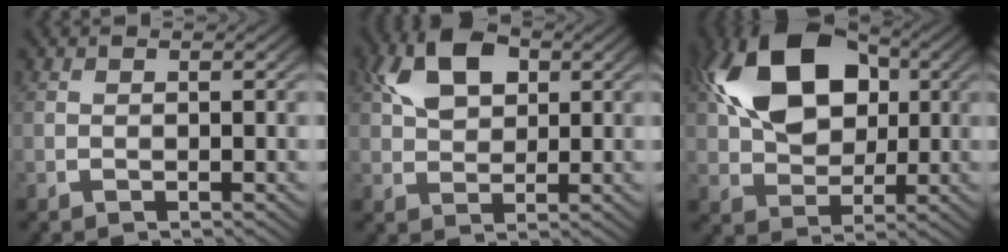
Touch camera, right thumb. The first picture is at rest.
{"total": 6.1, "force": [2.4, 3.8, 4.1], "torque": [-0.078, 0.001, 0.052]}
{"total": 12.1, "force": [3.0, 8.0, 8.5], "torque": [-0.183, -0.012, 0.065]}